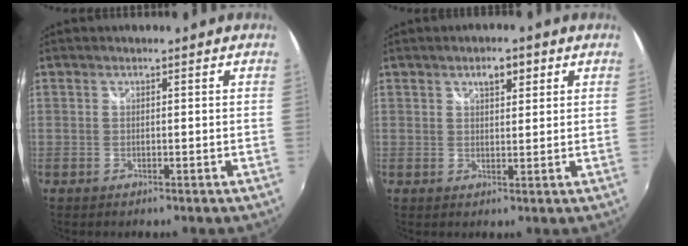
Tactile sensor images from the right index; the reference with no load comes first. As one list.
[{"total": 3.5, "force": [1.9, 1.7, 2.4], "torque": [-0.035, 0.010, 0.029]}]